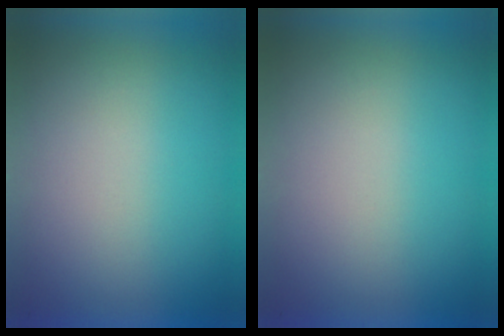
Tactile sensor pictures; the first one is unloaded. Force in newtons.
{"total": 0.0}